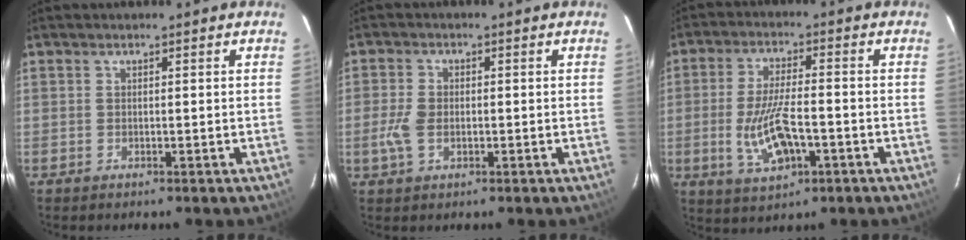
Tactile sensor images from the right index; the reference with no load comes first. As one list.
[{"total": 4.6, "force": [-1.2, 2.9, 3.4], "torque": [-0.078, 0.001, -0.022]}, {"total": 10.5, "force": [-3.1, 3.9, 9.2], "torque": [-0.188, -0.009, -0.051]}]